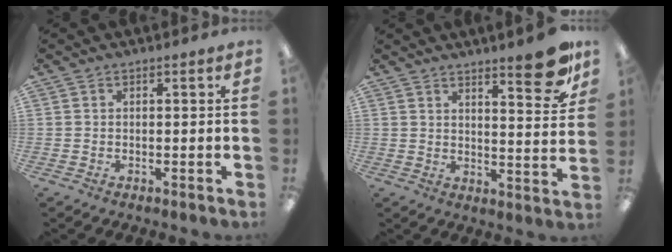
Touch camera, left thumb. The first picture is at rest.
{"total": 11.3, "force": [8.3, 2.3, 7.3], "torque": [-0.079, -0.061, 0.132]}